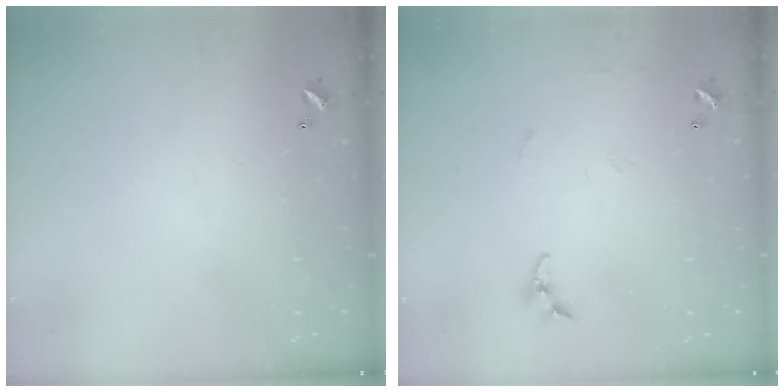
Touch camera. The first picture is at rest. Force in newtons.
{"total": 5.4, "press": 5.3, "slide": 0.6}